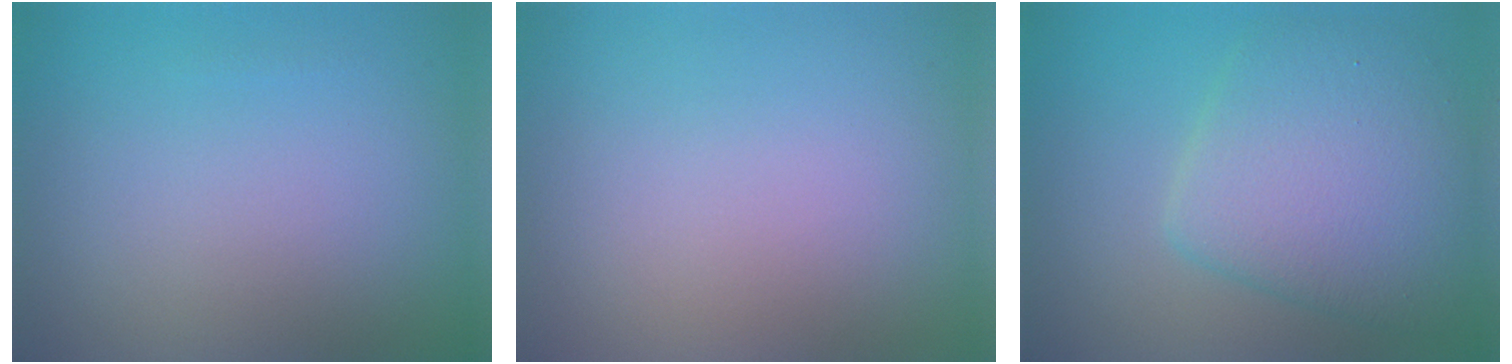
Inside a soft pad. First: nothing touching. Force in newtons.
{"total": 0.5, "press": 0.5, "slide": 0.0}
{"total": 6.8, "press": 6.8, "slide": 0.1}